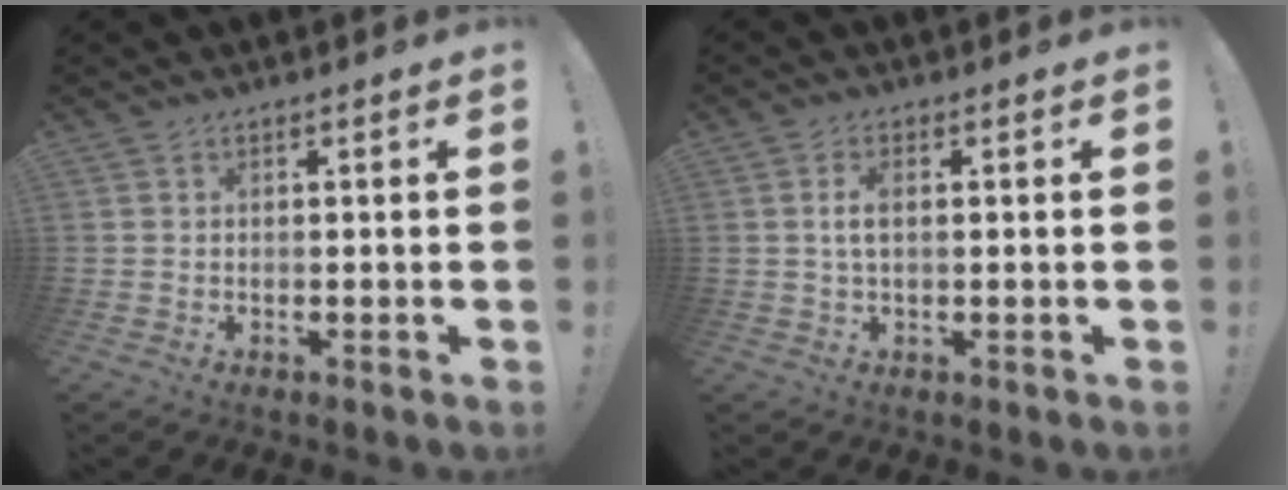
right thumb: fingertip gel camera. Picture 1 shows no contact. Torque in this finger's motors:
{"motor_torque": [-0.09, 0.06, 0.01, 0.13, 0.05]}